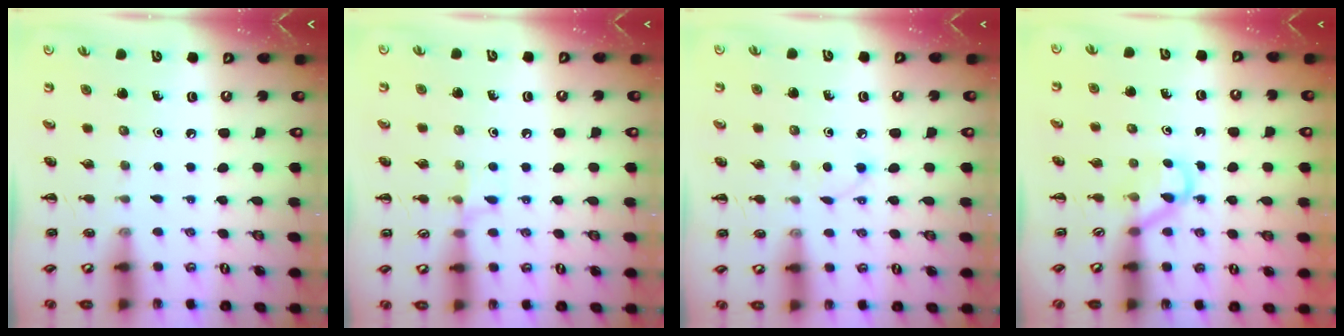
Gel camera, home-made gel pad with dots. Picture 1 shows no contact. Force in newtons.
{"total": 5.7, "press": 5.4, "slide": 1.8}
{"total": 2.7, "press": 2.5, "slide": 0.9}
{"total": 3.3, "press": 3.0, "slide": 1.3}